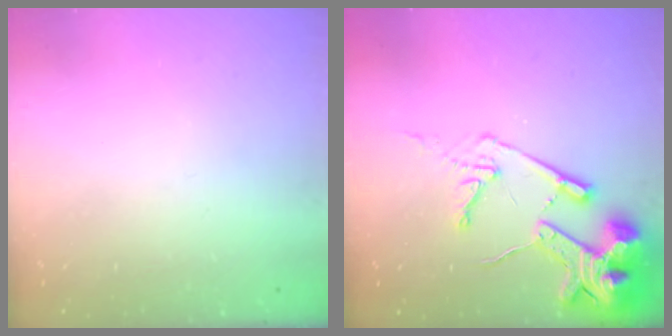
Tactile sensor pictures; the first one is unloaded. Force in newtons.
{"total": 16.8, "press": 16.6, "slide": 2.2}